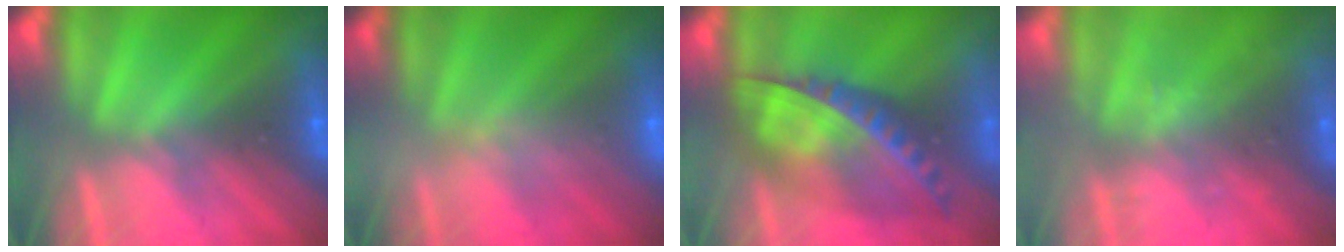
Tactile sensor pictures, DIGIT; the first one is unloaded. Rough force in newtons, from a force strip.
{"total": 2.4}
{"total": 7.5}
{"total": 2.2}